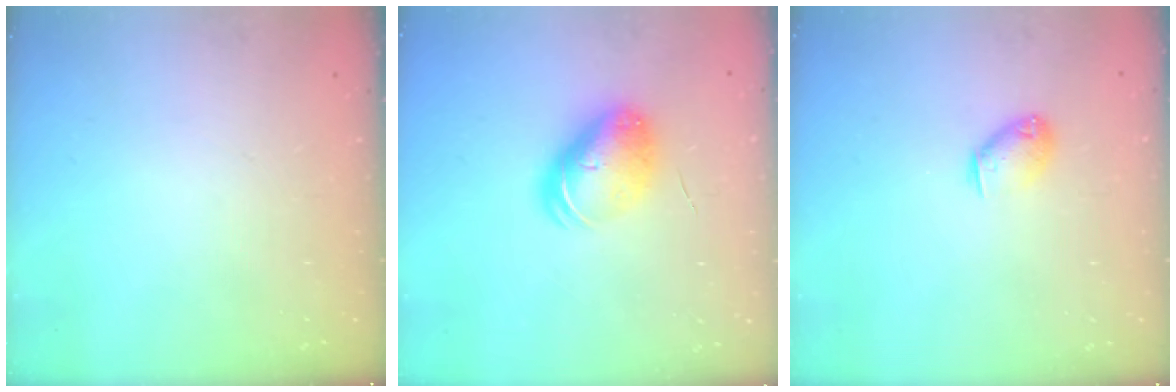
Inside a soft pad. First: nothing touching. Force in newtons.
{"total": 8.9, "press": 8.7, "slide": 1.5}
{"total": 7.6, "press": 7.5, "slide": 1.4}